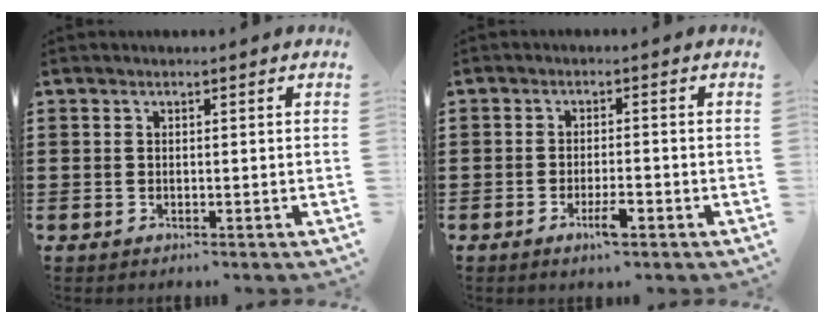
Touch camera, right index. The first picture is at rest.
{"total": 3.6, "force": [-1.8, 0.7, 3.0], "torque": [-0.061, -0.006, -0.036]}